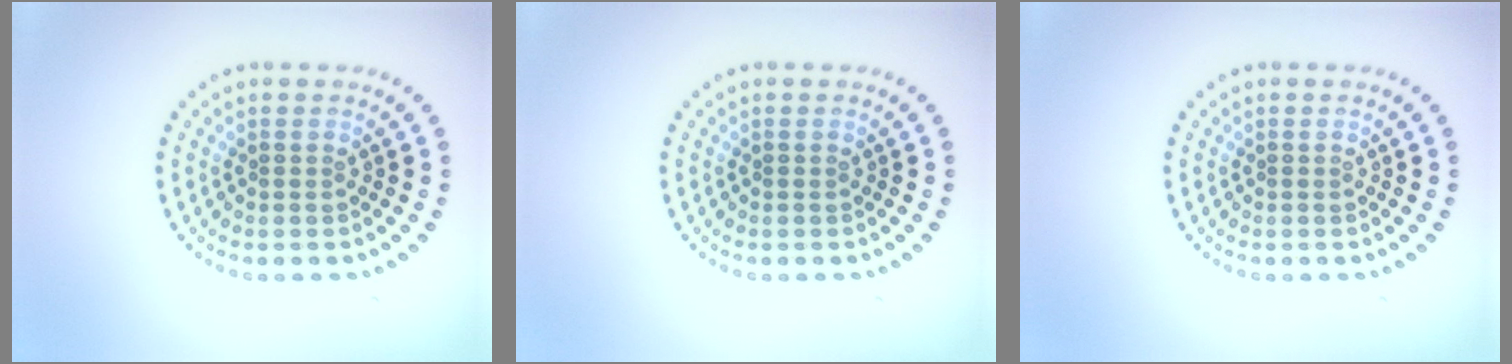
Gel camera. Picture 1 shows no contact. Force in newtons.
{"total": 0.0}
{"total": 0.0}